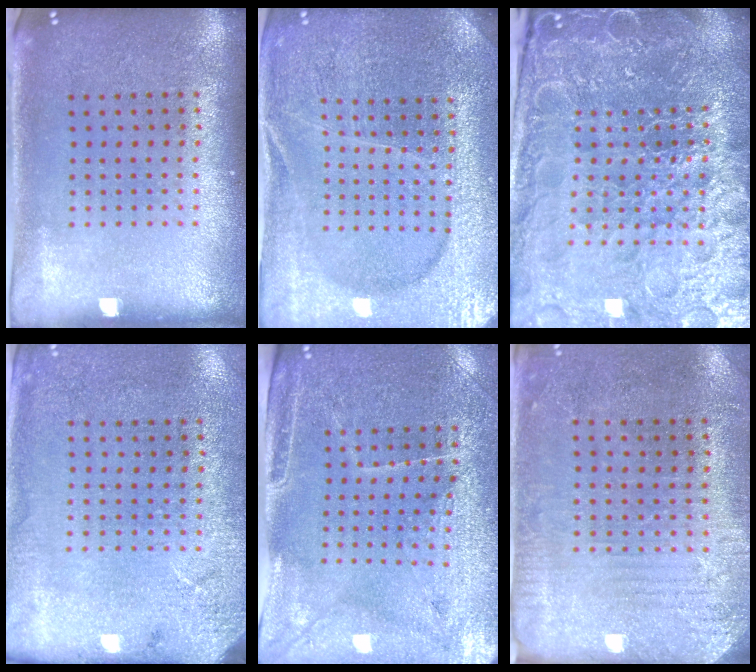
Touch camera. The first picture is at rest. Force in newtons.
{"total": 4.2, "press": 4.0, "slide": 1.3}
{"total": 6.5, "press": 5.7, "slide": 3.1}
{"total": 2.6, "press": 2.1, "slide": 1.5}
{"total": 3.3, "press": 3.1, "slide": 1.1}
{"total": 2.8, "press": 2.4, "slide": 1.4}